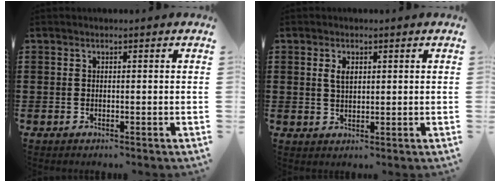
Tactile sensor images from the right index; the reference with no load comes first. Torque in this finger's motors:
{"motor_torque": [0.40, 0.36, 0.26, 0.07]}